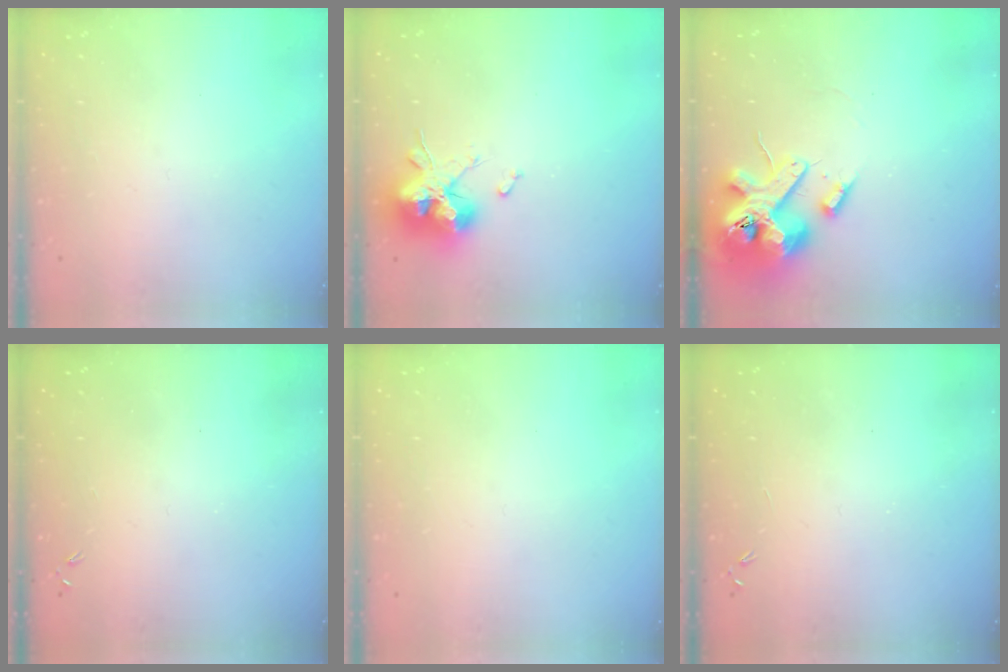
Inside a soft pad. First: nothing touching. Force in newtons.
{"total": 18.8, "press": 18.8, "slide": 0.4}
{"total": 18.0, "press": 17.7, "slide": 2.7}
{"total": 0.0}
{"total": 0.0}
{"total": 0.0}